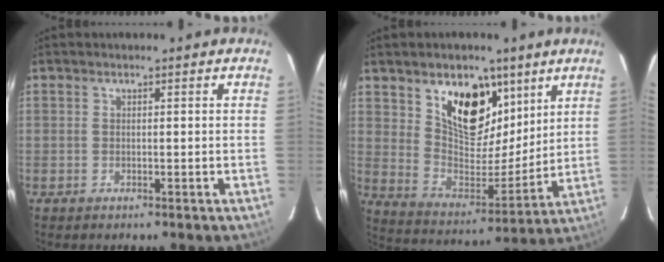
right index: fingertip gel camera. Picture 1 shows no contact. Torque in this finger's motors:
{"motor_torque": [0.41, 0.31, 0.55, 0.14]}